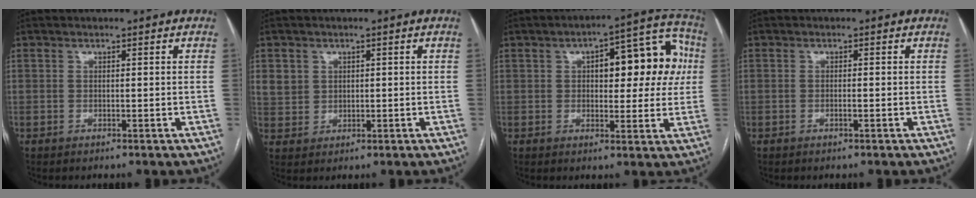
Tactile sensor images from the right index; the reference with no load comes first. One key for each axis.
{"total": 4.0, "fx": 1.3, "fy": 3.7, "fz": 0.9, "tx": -0.020, "ty": 0.007, "tz": 0.035}
{"total": 13.6, "fx": 2.6, "fy": 5.5, "fz": 12.1, "tx": -0.139, "ty": 0.046, "tz": 0.035}
{"total": 0.7, "fx": -0.4, "fy": 0.0, "fz": 0.6, "tx": -0.017, "ty": 0.000, "tz": -0.005}